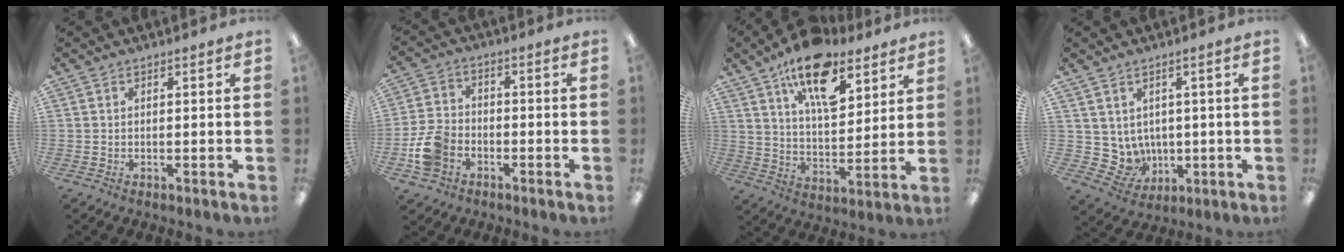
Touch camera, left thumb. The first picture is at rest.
{"total": 8.9, "force": [-3.5, 6.6, 4.8], "torque": [-0.107, 0.023, -0.065]}
{"total": 17.1, "force": [11.1, 7.7, 10.5], "torque": [-0.161, -0.053, 0.189]}
{"total": 5.7, "force": [2.7, 5.0, 0.5], "torque": [-0.034, -0.025, 0.061]}